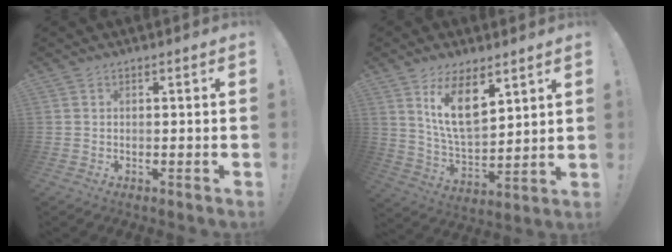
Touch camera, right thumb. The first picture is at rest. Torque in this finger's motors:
{"motor_torque": [0.97, 2.11, 1.01, 0.20, 0.44]}